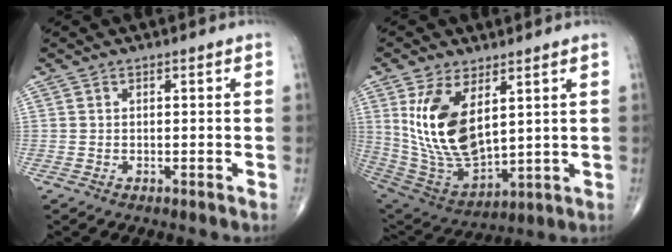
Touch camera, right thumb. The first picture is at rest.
{"total": 16.7, "force": [5.0, 8.5, 13.5], "torque": [-0.245, -0.026, 0.119]}